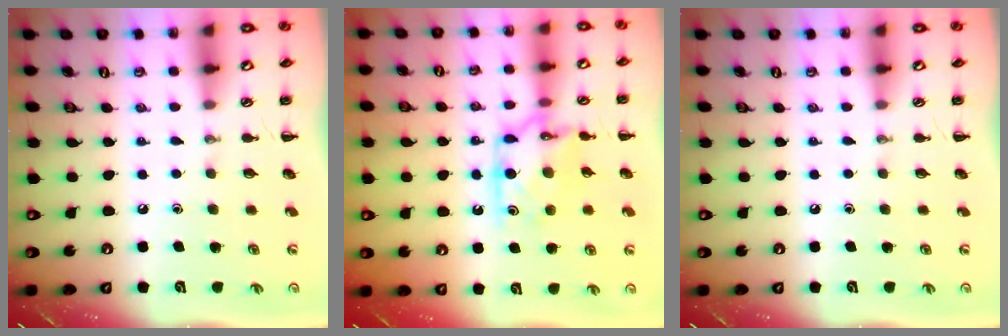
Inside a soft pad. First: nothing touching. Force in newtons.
{"total": 10.2, "press": 10.1, "slide": 0.5}
{"total": 0.0}